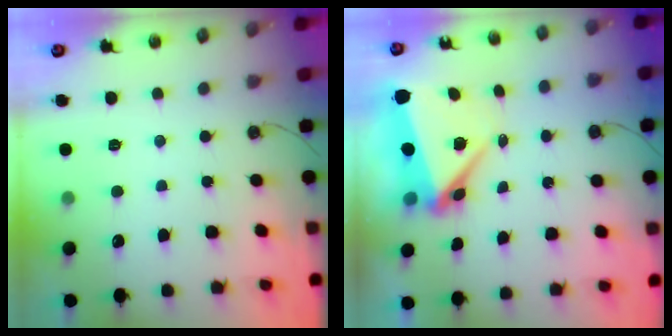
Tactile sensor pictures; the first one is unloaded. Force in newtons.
{"total": 7.5, "press": 7.4, "slide": 1.2}